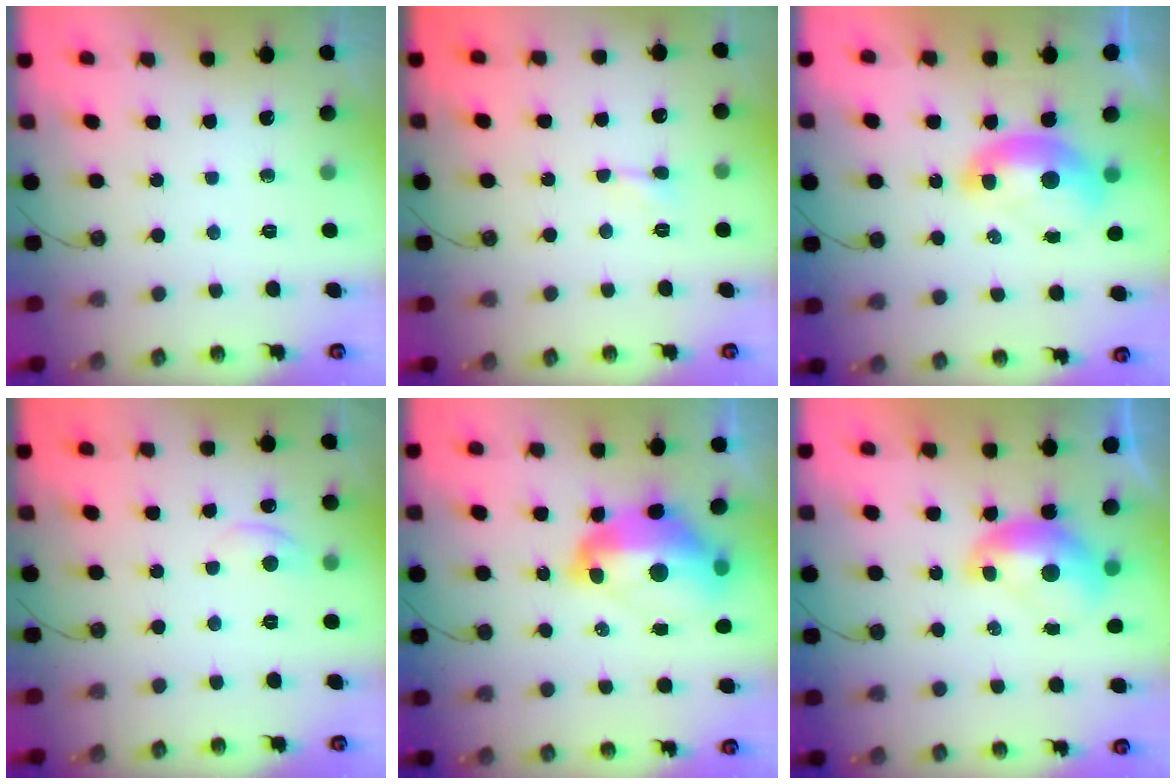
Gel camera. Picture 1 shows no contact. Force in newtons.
{"total": 2.3, "press": 2.2, "slide": 0.6}
{"total": 2.6, "press": 2.5, "slide": 0.6}
{"total": 0.9, "press": 0.7, "slide": 0.5}
{"total": 10.3, "press": 10.2, "slide": 1.3}
{"total": 1.6, "press": 1.6, "slide": 0.3}